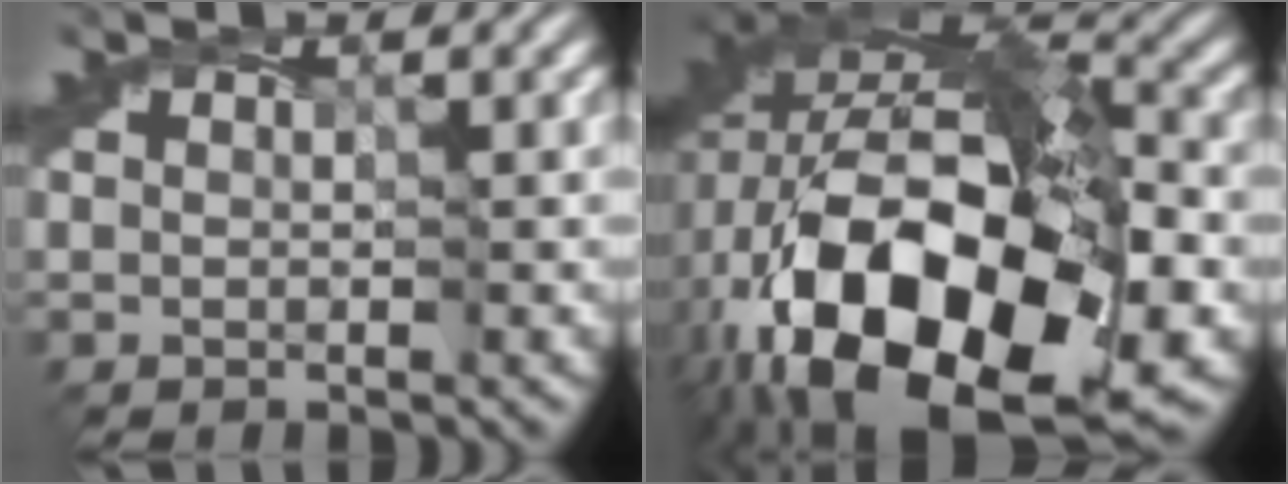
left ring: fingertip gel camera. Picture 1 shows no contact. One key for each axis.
{"total": 20.0, "fx": -5.1, "fy": 11.2, "fz": 15.8, "tx": -0.307, "ty": -0.038, "tz": -0.064}